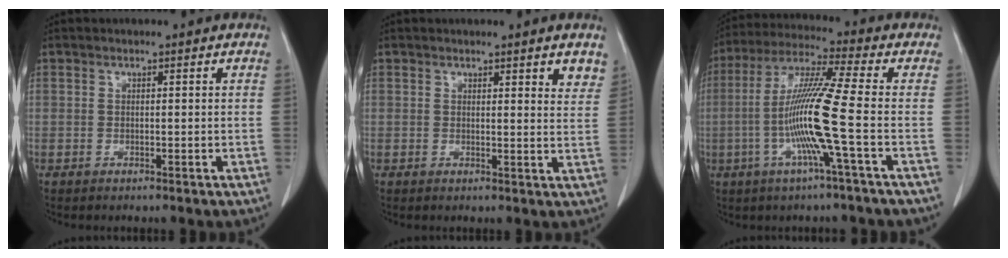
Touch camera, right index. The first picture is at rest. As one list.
[{"total": 3.8, "force": [2.8, 0.8, 2.4], "torque": [-0.022, -0.013, 0.027]}, {"total": 12.5, "force": [-2.8, -1.6, 12.1], "torque": [-0.241, -0.004, -0.062]}]